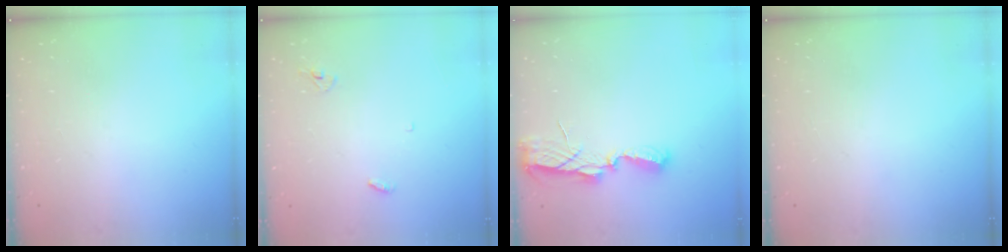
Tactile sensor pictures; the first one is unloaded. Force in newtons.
{"total": 3.3, "press": 3.2, "slide": 0.3}
{"total": 7.1, "press": 7.1, "slide": 0.5}
{"total": 0.0}